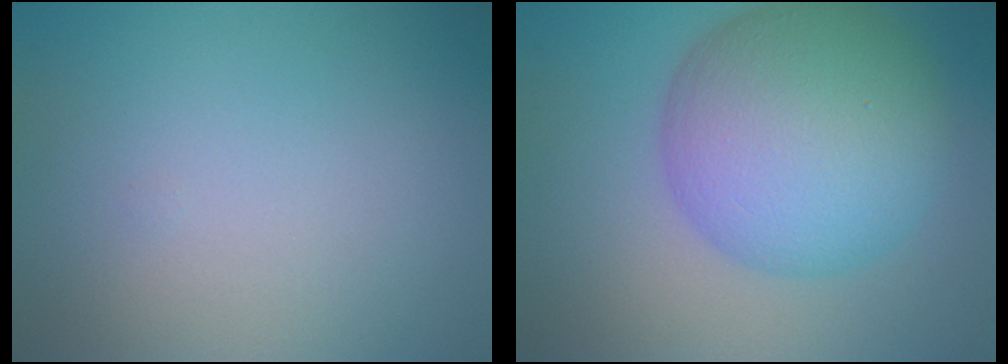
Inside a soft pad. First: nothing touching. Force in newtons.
{"total": 11.1, "press": 11.1, "slide": 0.2}